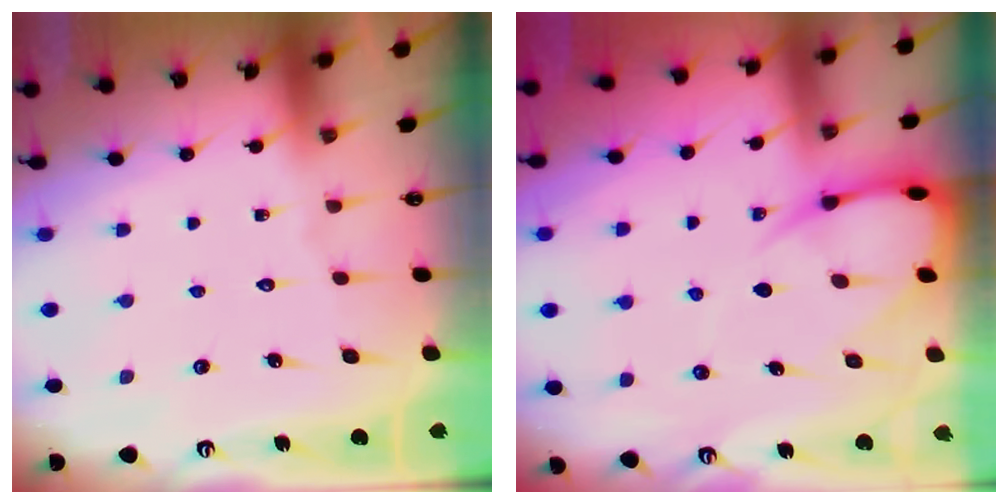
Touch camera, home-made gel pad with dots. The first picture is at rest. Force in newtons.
{"total": 8.4, "press": 8.4, "slide": 0.8}